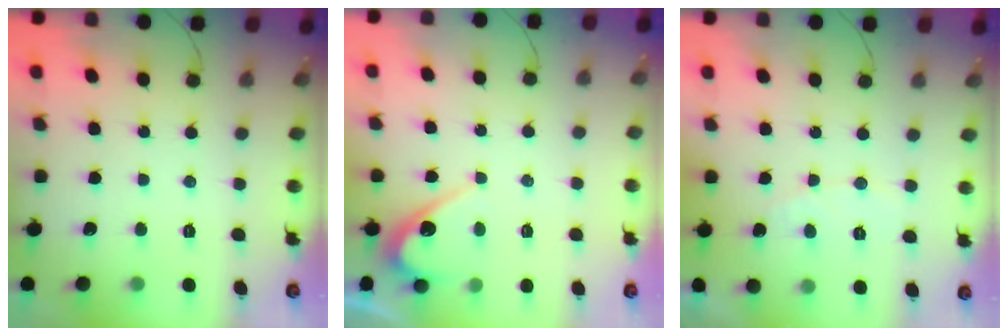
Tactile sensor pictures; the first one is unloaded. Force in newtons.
{"total": 5.8, "press": 5.8, "slide": 0.4}
{"total": 4.5, "press": 4.5, "slide": 0.3}